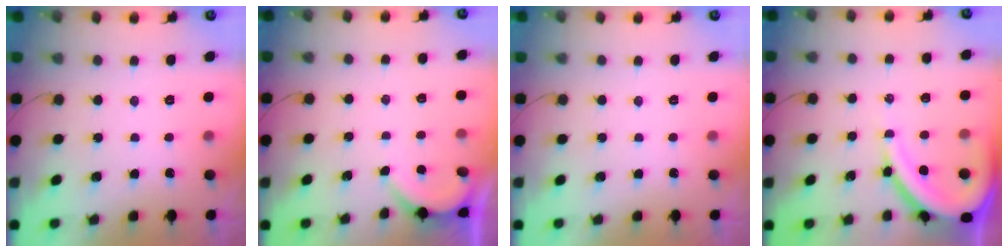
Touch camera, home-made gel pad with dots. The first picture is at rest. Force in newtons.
{"total": 1.3, "press": 1.3, "slide": 0.2}
{"total": 0.0}
{"total": 11.1, "press": 11.1, "slide": 1.0}